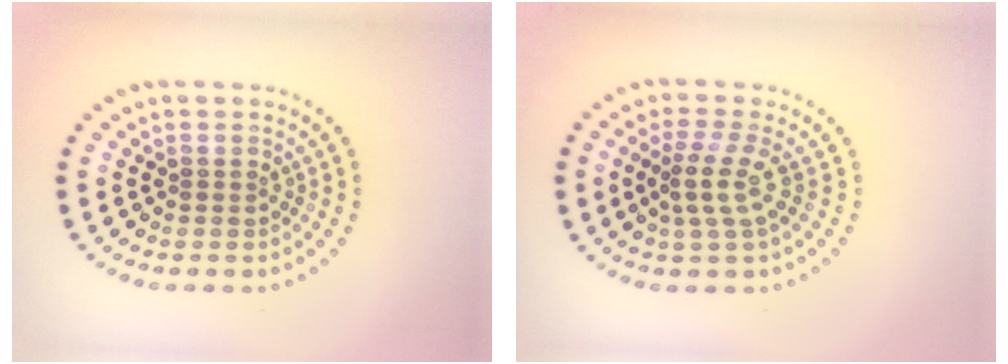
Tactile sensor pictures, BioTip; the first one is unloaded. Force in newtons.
{"total": 3.0, "press": 2.2, "slide": 2.0}